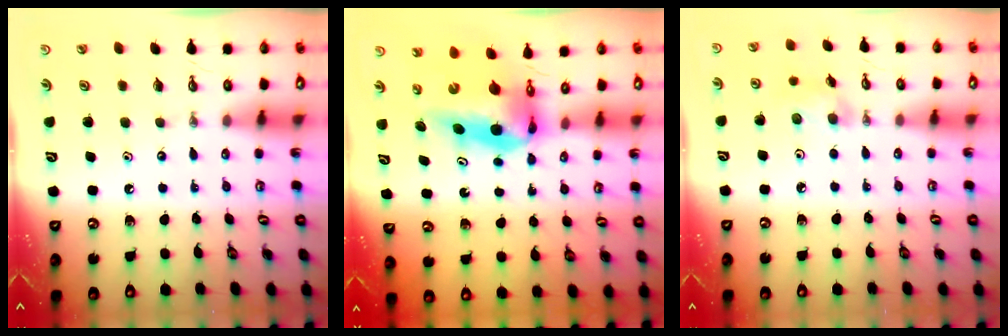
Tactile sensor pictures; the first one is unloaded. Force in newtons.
{"total": 7.8, "press": 7.1, "slide": 3.3}
{"total": 5.8, "press": 5.5, "slide": 2.0}